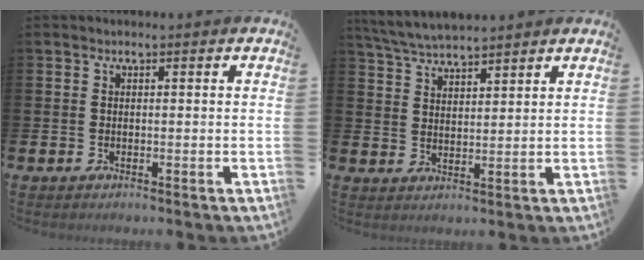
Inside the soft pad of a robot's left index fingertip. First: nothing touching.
{"total": 4.9, "force": [4.9, 0.2, 0.8], "torque": [-0.038, -0.019, 0.090]}